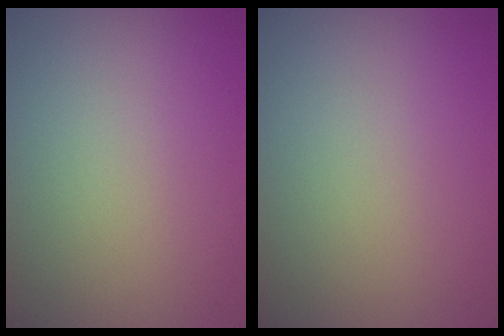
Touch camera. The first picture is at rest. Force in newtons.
{"total": 0.0}